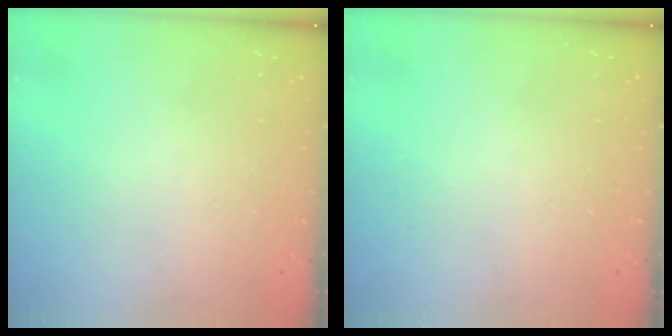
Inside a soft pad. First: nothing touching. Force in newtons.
{"total": 0.0}